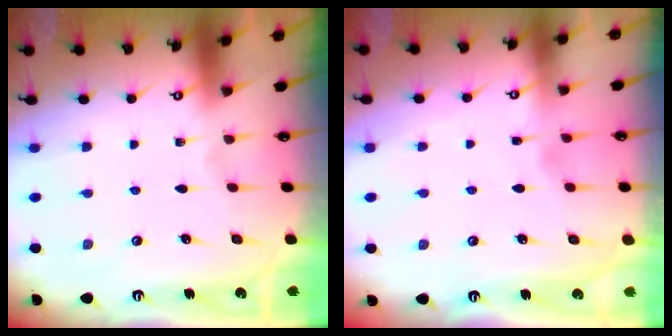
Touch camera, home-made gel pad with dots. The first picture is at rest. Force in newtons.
{"total": 2.0, "press": 2.0, "slide": 0.1}